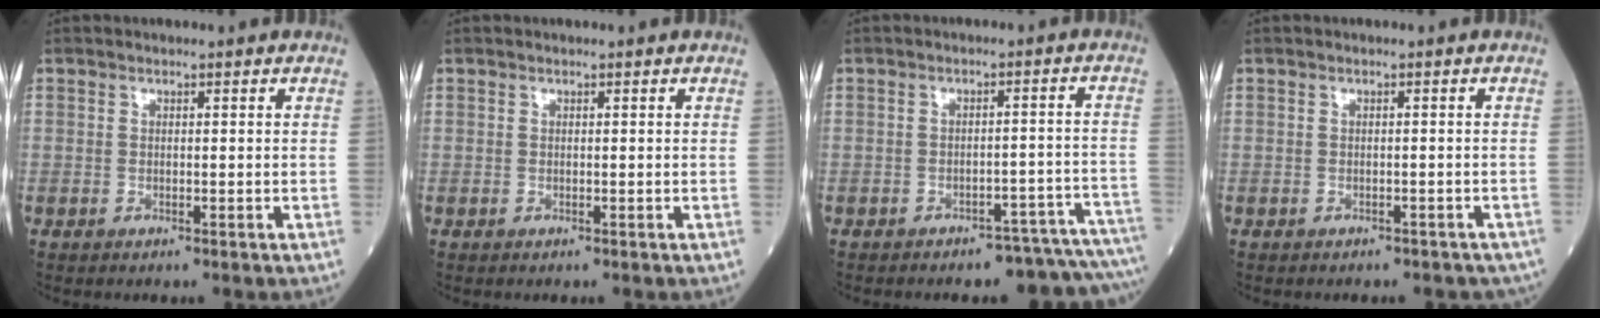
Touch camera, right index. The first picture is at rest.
{"total": 0.0}
{"total": 11.2, "force": [-10.7, 1.2, 3.1], "torque": [-0.011, 0.026, -0.119]}
{"total": 6.3, "force": [-5.4, 2.6, 2.0], "torque": [-0.020, 0.000, -0.051]}